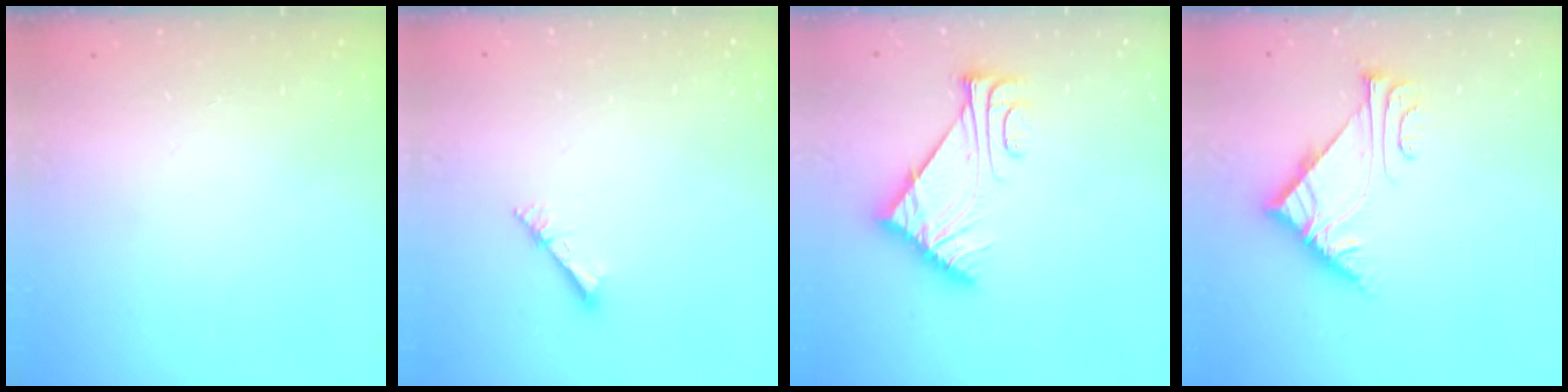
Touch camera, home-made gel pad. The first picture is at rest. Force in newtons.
{"total": 3.4, "press": 3.4, "slide": 0.3}
{"total": 7.6, "press": 7.6, "slide": 0.9}
{"total": 6.4, "press": 6.4, "slide": 0.1}